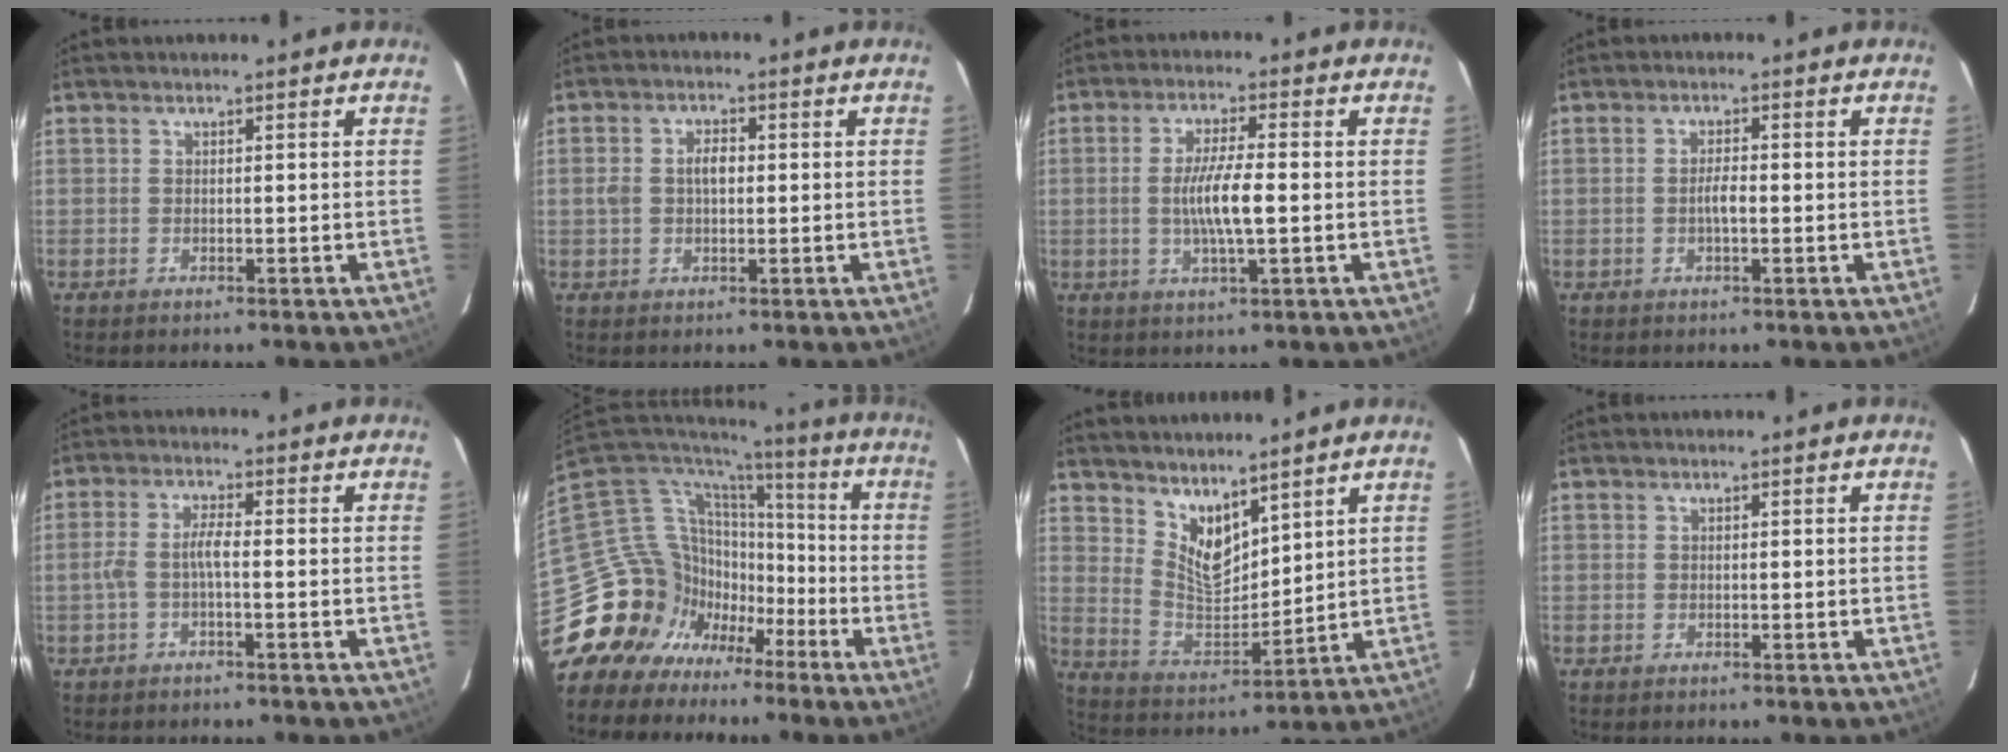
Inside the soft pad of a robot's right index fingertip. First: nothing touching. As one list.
[{"total": 4.1, "force": [0.1, 2.6, 3.2], "torque": [-0.059, 0.009, 0.003]}, {"total": 7.4, "force": [-0.7, 1.0, 7.2], "torque": [-0.135, -0.004, -0.013]}, {"total": 2.3, "force": [-0.5, 0.6, 2.2], "torque": [-0.042, 0.002, -0.010]}, {"total": 3.4, "force": [-1.3, 0.4, 3.2], "torque": [-0.073, 0.008, -0.024]}, {"total": 19.0, "force": [-10.2, 15.4, 4.8], "torque": [-0.139, 0.030, -0.170]}, {"total": 9.1, "force": [6.6, 3.8, 4.9], "torque": [-0.081, -0.010, 0.136]}, {"total": 0.0}]